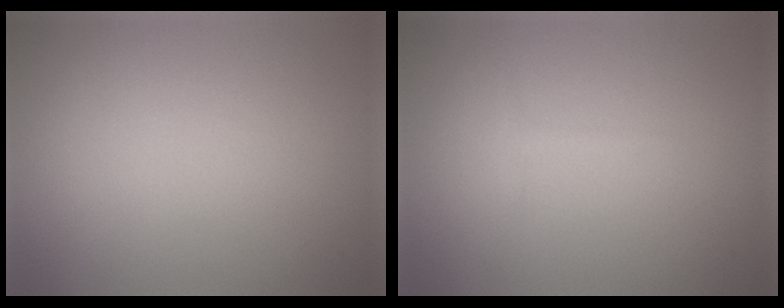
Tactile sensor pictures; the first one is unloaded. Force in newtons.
{"total": 0.6, "press": 0.6, "slide": 0.0}